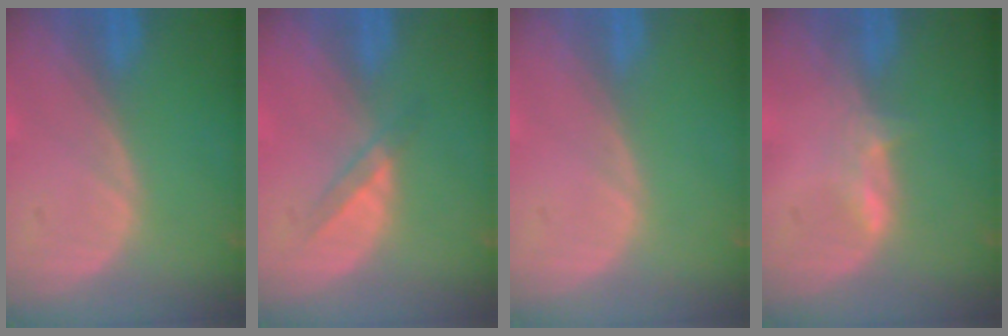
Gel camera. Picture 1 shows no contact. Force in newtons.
{"total": 2.4, "press": 2.2, "slide": 1.1}
{"total": 0.0}
{"total": 2.1, "press": 2.0, "slide": 0.4}